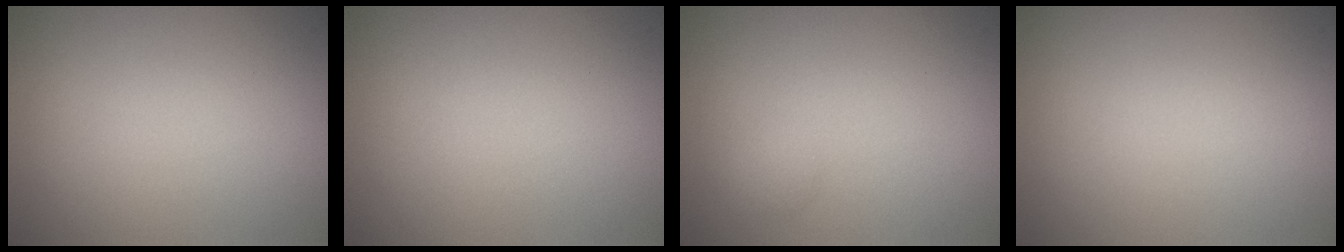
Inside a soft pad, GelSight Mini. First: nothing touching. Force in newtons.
{"total": 0.0}
{"total": 0.7, "press": 0.7, "slide": 0.0}
{"total": 0.0}